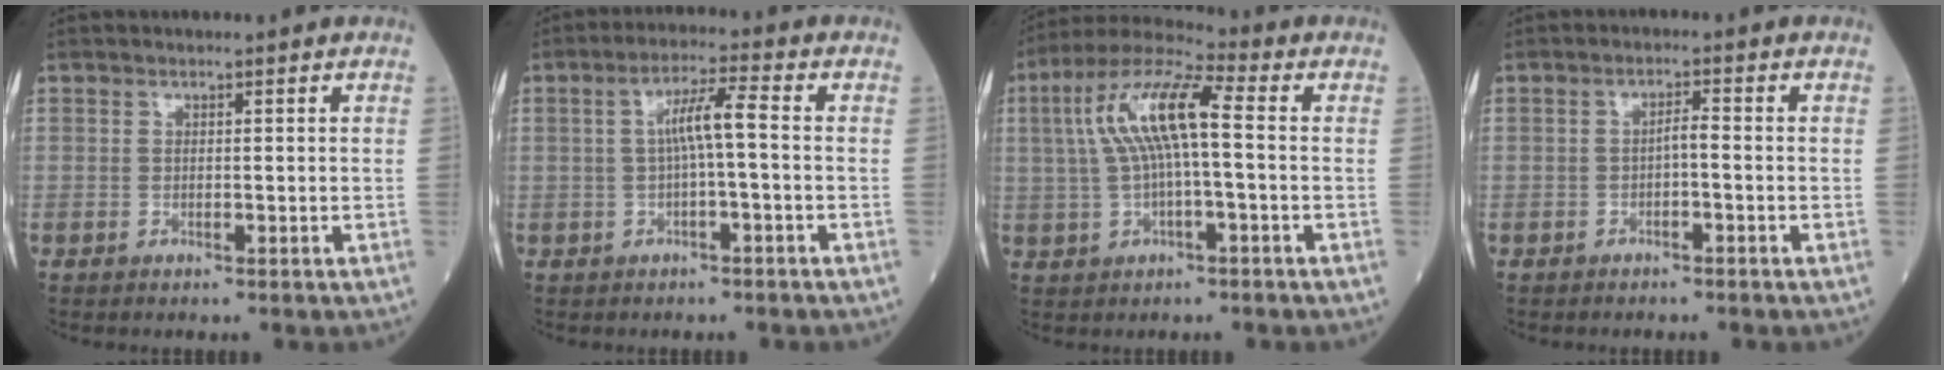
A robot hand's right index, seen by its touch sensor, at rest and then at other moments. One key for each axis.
{"total": 5.1, "fx": -0.1, "fy": 0.2, "fz": 5.1, "tx": -0.088, "ty": 0.017, "tz": 0.000}
{"total": 11.2, "fx": 1.1, "fy": 2.0, "fz": 11.0, "tx": -0.221, "ty": 0.032, "tz": 0.017}
{"total": 1.7, "fx": -0.6, "fy": 0.3, "fz": 1.6, "tx": -0.024, "ty": 0.003, "tz": -0.012}